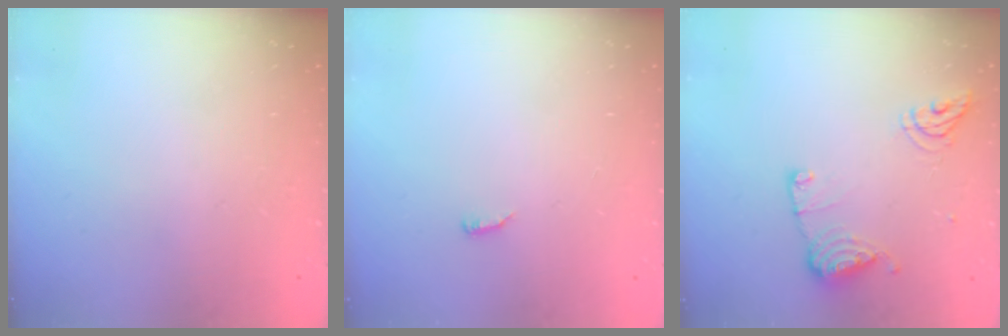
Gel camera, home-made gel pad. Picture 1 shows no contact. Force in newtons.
{"total": 4.3, "press": 4.2, "slide": 0.6}
{"total": 11.3, "press": 11.2, "slide": 0.9}